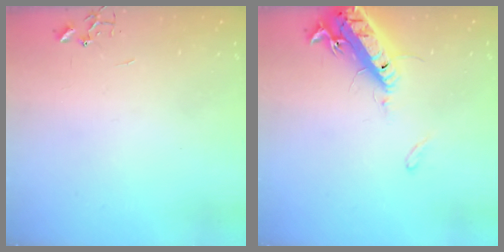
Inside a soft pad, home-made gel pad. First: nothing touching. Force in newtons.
{"total": 16.2, "press": 15.7, "slide": 3.6}